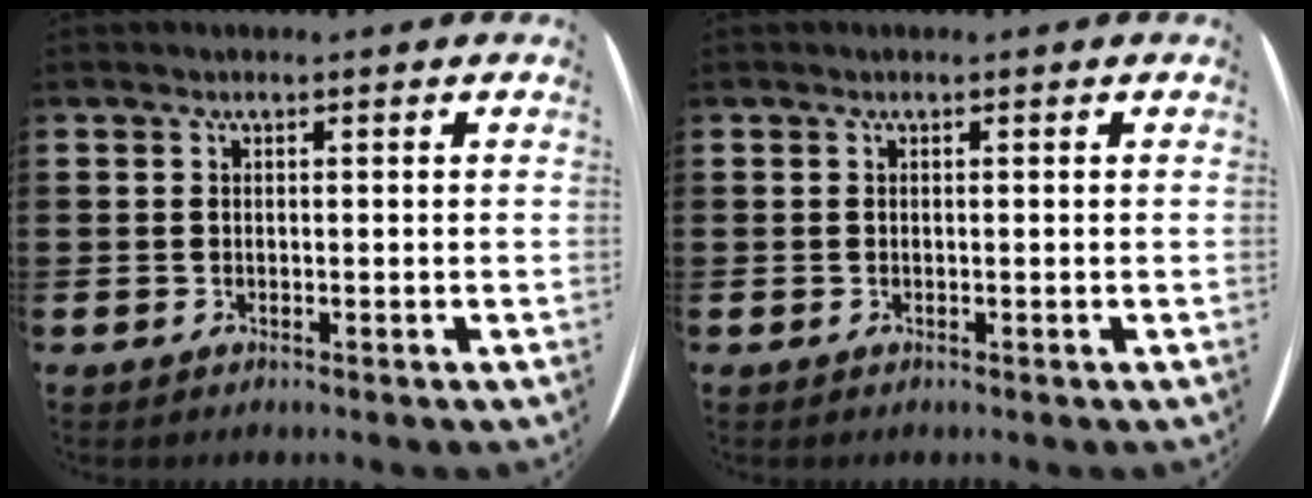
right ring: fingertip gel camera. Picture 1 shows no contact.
{"total": 0.0}